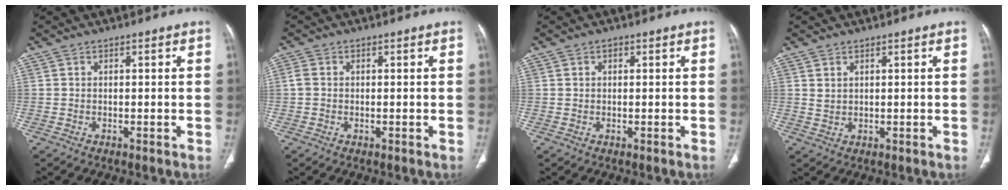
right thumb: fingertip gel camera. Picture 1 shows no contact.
{"total": 1.4, "force": [0.1, 1.2, 0.9], "torque": [-0.022, -0.001, -0.003]}
{"total": 0.6, "force": [0.2, 0.5, 0.4], "torque": [0.002, 0.003, 0.000]}
{"total": 1.6, "force": [1.0, 1.0, 0.8], "torque": [-0.006, -0.006, 0.023]}